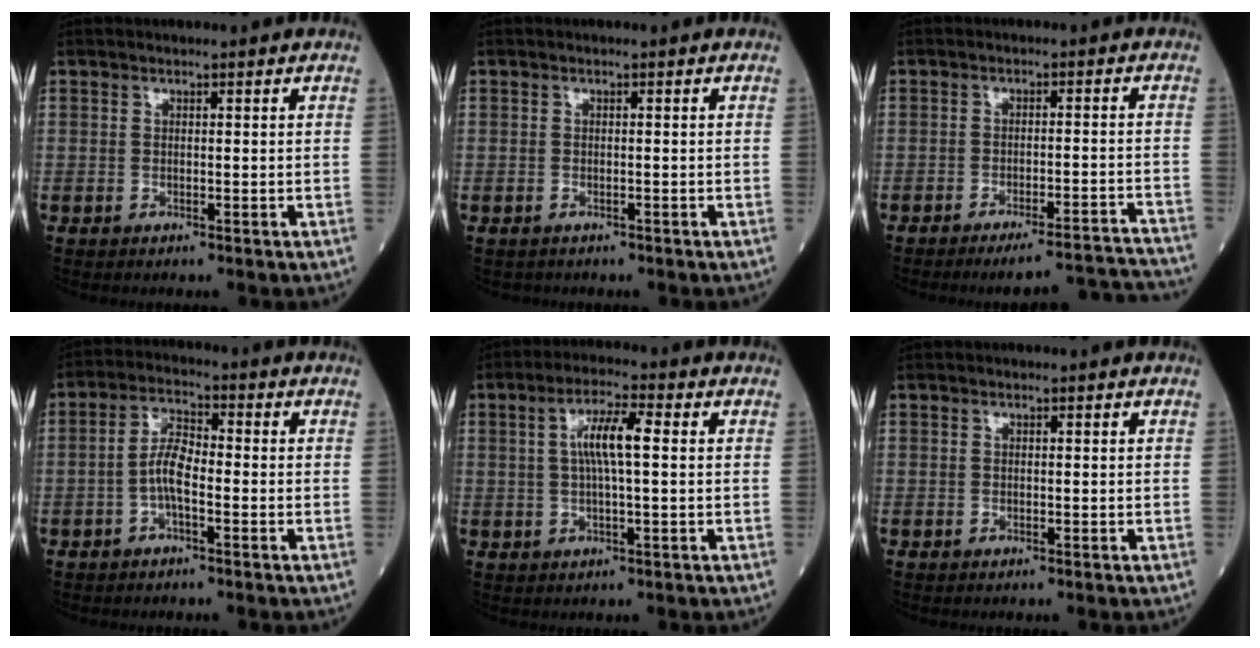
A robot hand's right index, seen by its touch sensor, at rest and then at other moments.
{"total": 1.1, "force": [-0.9, 0.7, -0.2], "torque": [-0.006, 0.003, -0.014]}
{"total": 12.5, "force": [-12.2, -0.7, 2.7], "torque": [-0.008, 0.007, -0.156]}
{"total": 4.9, "force": [-1.4, 1.4, 4.5], "torque": [-0.088, 0.011, -0.034]}
{"total": 6.2, "force": [1.0, 0.7, 6.1], "torque": [-0.118, 0.009, 0.018]}
{"total": 0.0}